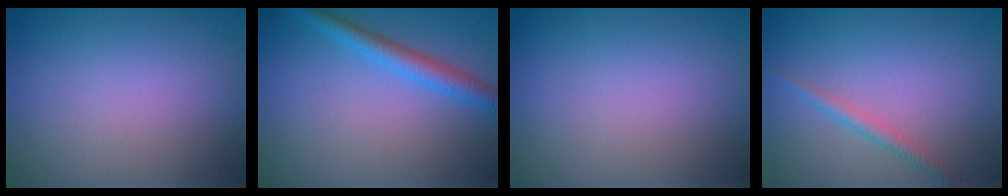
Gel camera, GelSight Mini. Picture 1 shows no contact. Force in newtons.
{"total": 2.8, "press": 2.8, "slide": 0.0}
{"total": 0.0}
{"total": 1.4, "press": 1.4, "slide": 0.0}